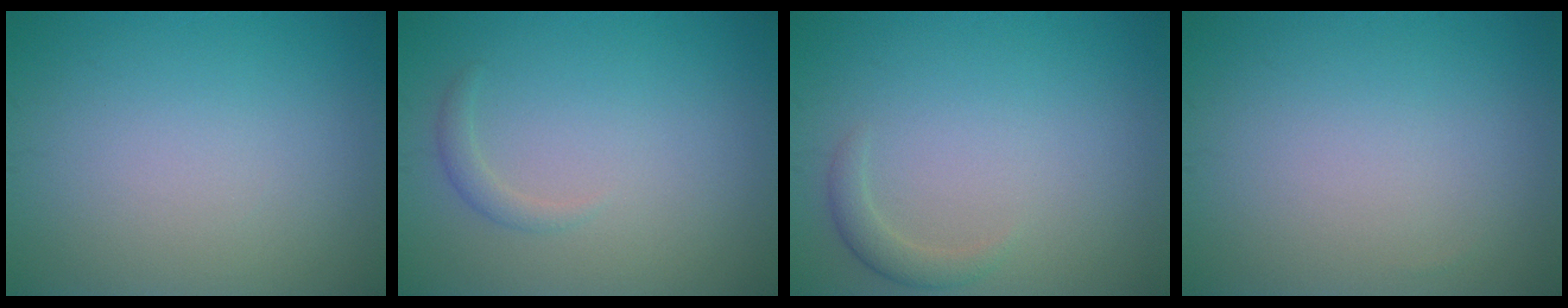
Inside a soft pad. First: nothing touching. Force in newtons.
{"total": 1.1, "press": 1.1, "slide": 0.0}
{"total": 1.6, "press": 1.6, "slide": 0.1}
{"total": 0.0}